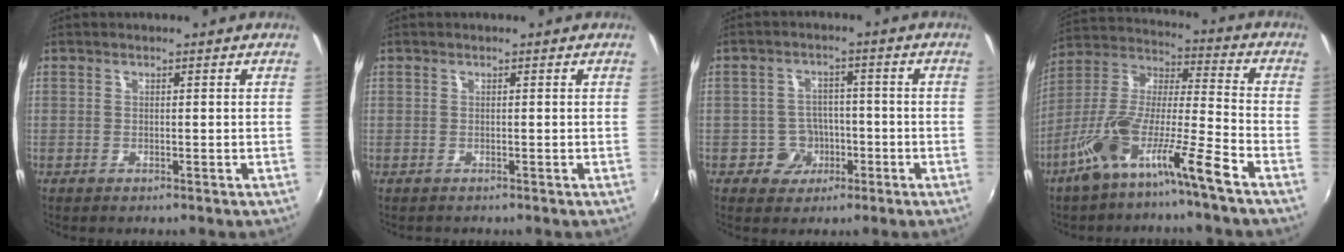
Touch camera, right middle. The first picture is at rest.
{"total": 0.7, "force": [-0.4, 0.5, -0.1], "torque": [0.001, -0.001, -0.006]}
{"total": 5.6, "force": [-2.3, 5.0, 0.7], "torque": [-0.023, 0.019, -0.029]}
{"total": 13.8, "force": [-8.8, 0.6, 10.7], "torque": [-0.199, -0.005, -0.168]}